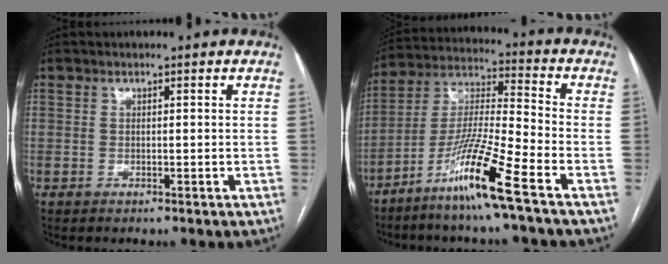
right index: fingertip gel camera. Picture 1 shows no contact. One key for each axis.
{"total": 13.5, "fx": -8.0, "fy": -1.2, "fz": 10.8, "tx": -0.213, "ty": -0.030, "tz": -0.157}